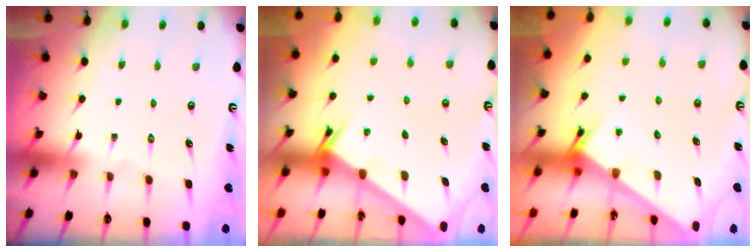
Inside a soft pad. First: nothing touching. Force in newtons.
{"total": 2.4, "press": 2.4, "slide": 0.2}
{"total": 2.4, "press": 2.4, "slide": 0.1}